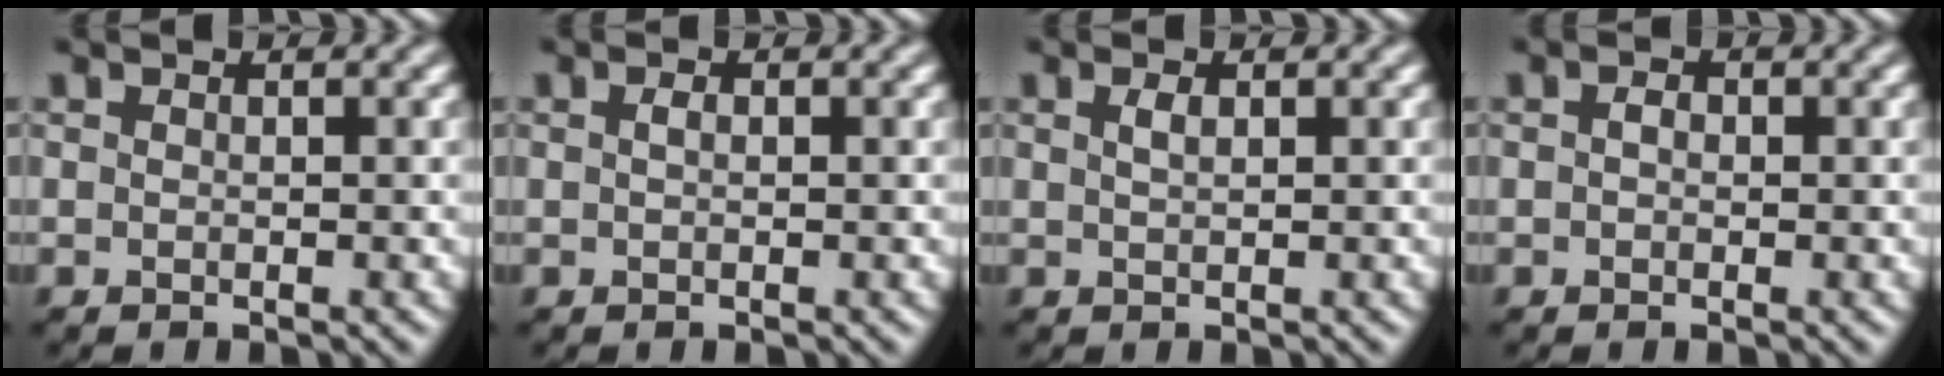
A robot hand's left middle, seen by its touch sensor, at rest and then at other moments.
{"total": 0.6, "force": [0.1, 0.3, 0.5], "torque": [-0.012, 0.001, 0.001]}
{"total": 0.9, "force": [0.4, 0.3, 0.7], "torque": [-0.016, 0.002, 0.009]}
{"total": 1.0, "force": [0.1, 0.7, 0.7], "torque": [-0.010, -0.002, -0.002]}